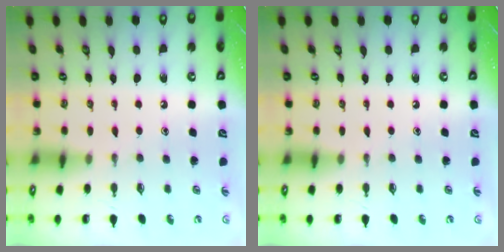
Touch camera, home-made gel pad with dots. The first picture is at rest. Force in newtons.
{"total": 0.0}